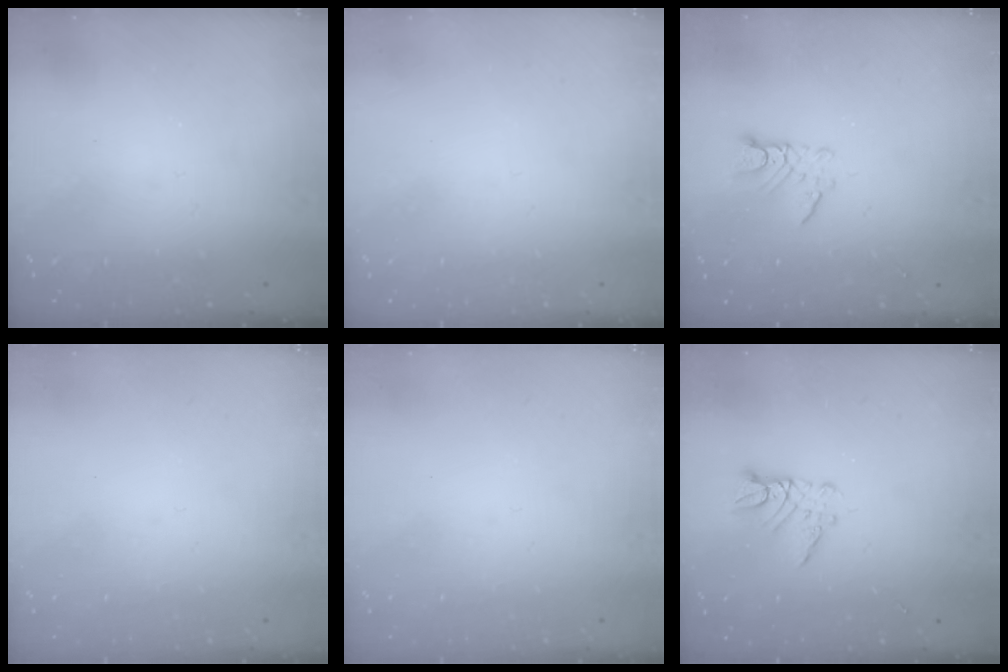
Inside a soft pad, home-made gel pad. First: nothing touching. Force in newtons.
{"total": 0.0}
{"total": 5.7, "press": 5.7, "slide": 0.4}
{"total": 0.0}
{"total": 0.0}
{"total": 7.7, "press": 7.7, "slide": 0.5}